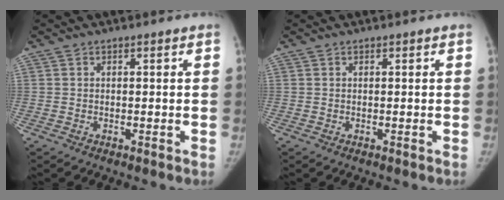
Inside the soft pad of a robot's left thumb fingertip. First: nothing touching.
{"total": 0.0}